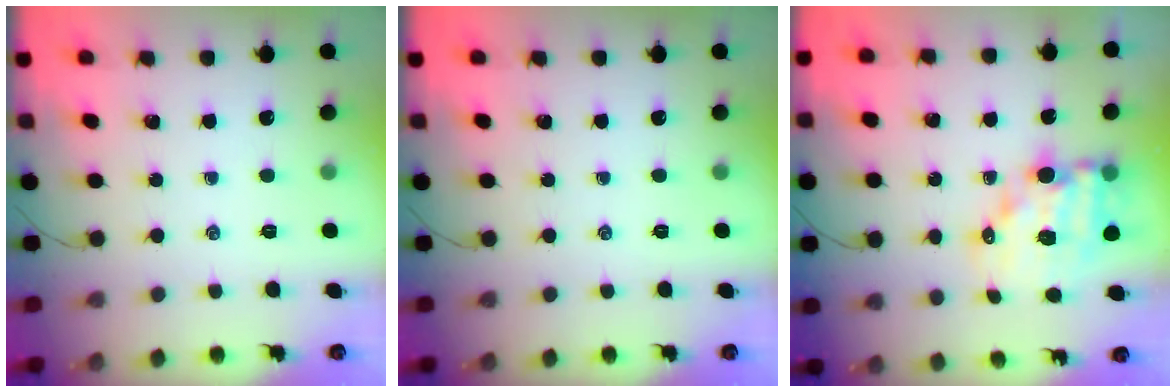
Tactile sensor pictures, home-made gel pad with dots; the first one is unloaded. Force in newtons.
{"total": 0.0}
{"total": 12.0, "press": 11.7, "slide": 2.8}